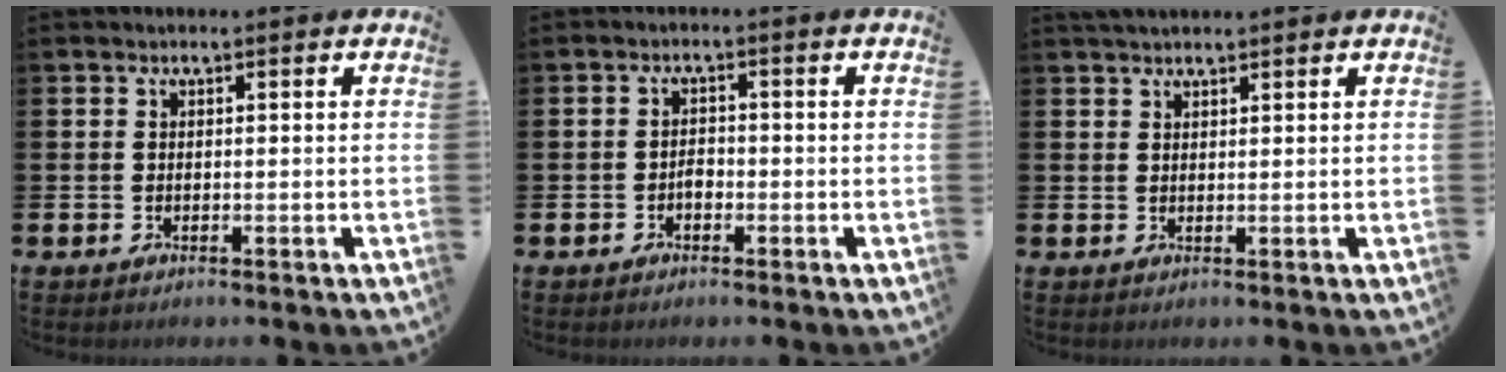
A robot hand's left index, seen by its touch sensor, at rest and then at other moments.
{"total": 1.5, "force": [-0.7, 1.0, 0.9], "torque": [-0.013, 0.001, -0.016]}
{"total": 1.8, "force": [1.7, 0.4, 0.4], "torque": [-0.001, 0.000, 0.029]}